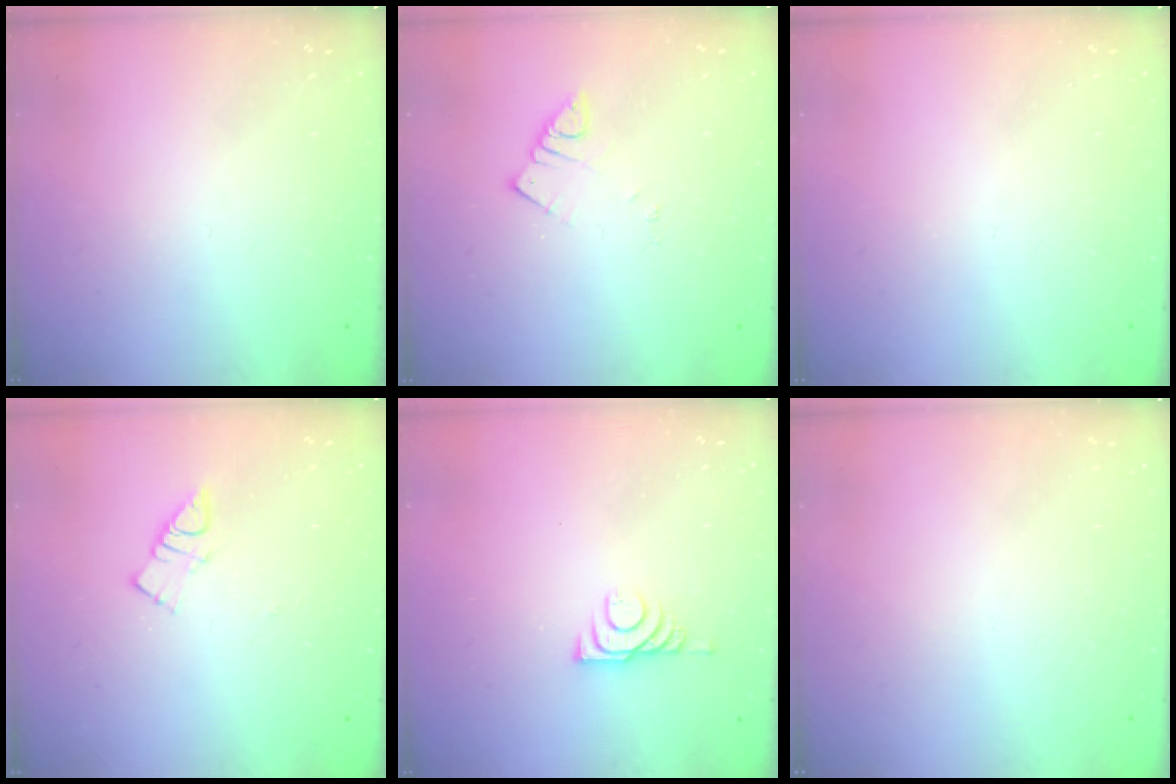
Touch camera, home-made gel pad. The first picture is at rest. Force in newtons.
{"total": 2.6, "press": 2.6, "slide": 0.1}
{"total": 0.0}
{"total": 3.9, "press": 3.9, "slide": 0.5}
{"total": 5.8, "press": 5.7, "slide": 0.8}
{"total": 1.5, "press": 1.5, "slide": 0.1}